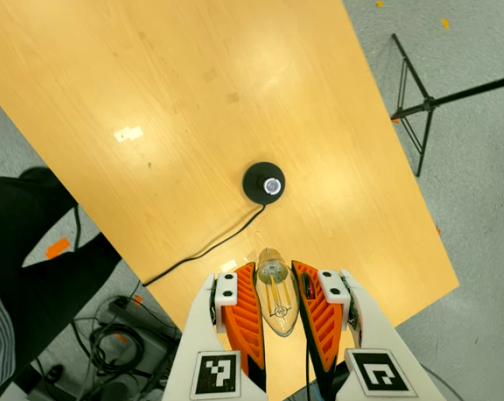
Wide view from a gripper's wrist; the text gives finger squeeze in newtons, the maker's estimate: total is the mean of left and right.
{"total": 21.8, "left": 23.8, "right": 19.8}